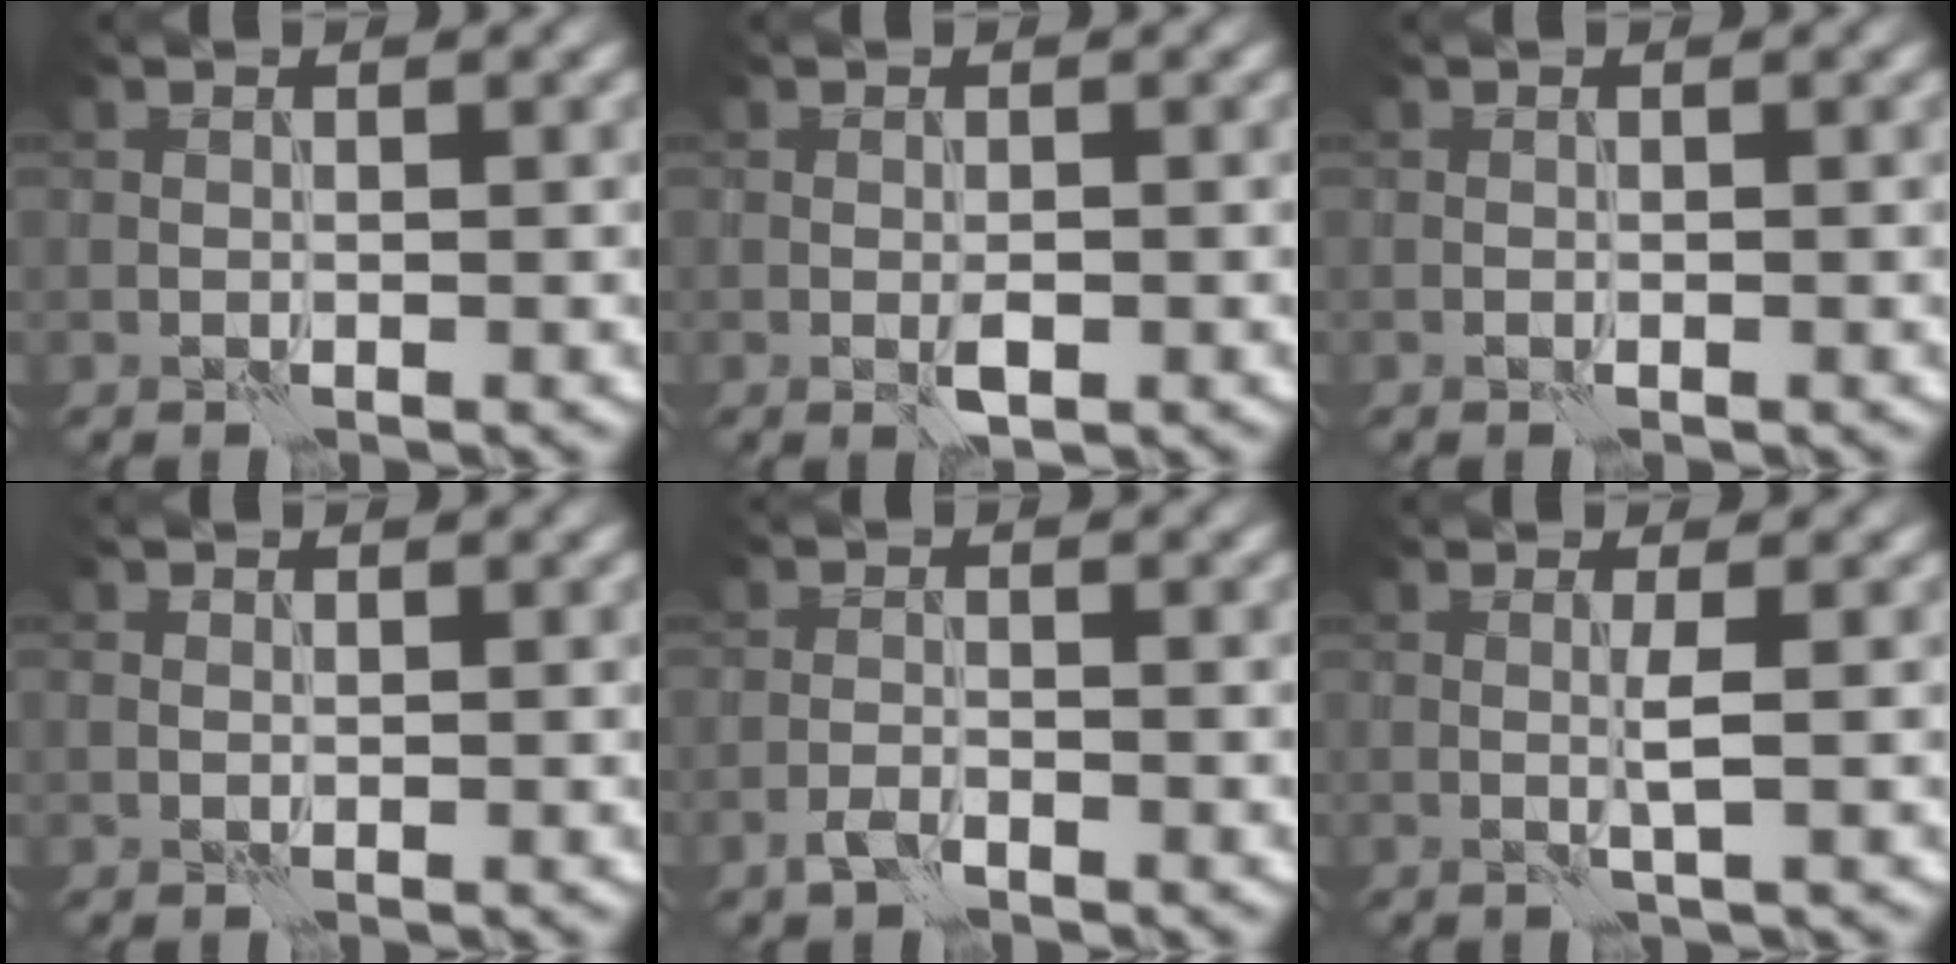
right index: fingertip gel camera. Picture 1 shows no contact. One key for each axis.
{"total": 1.3, "fx": -0.4, "fy": 0.5, "fz": 1.1, "tx": -0.020, "ty": 0.000, "tz": -0.008}
{"total": 0.0}
{"total": 0.8, "fx": 0.0, "fy": 0.7, "fz": 0.4, "tx": -0.004, "ty": 0.000, "tz": 0.000}
{"total": 1.4, "fx": -1.1, "fy": 0.5, "fz": 0.7, "tx": -0.015, "ty": 0.005, "tz": -0.026}
{"total": 1.2, "fx": 0.1, "fy": -0.2, "fz": 1.2, "tx": -0.029, "ty": 0.001, "tz": -0.001}